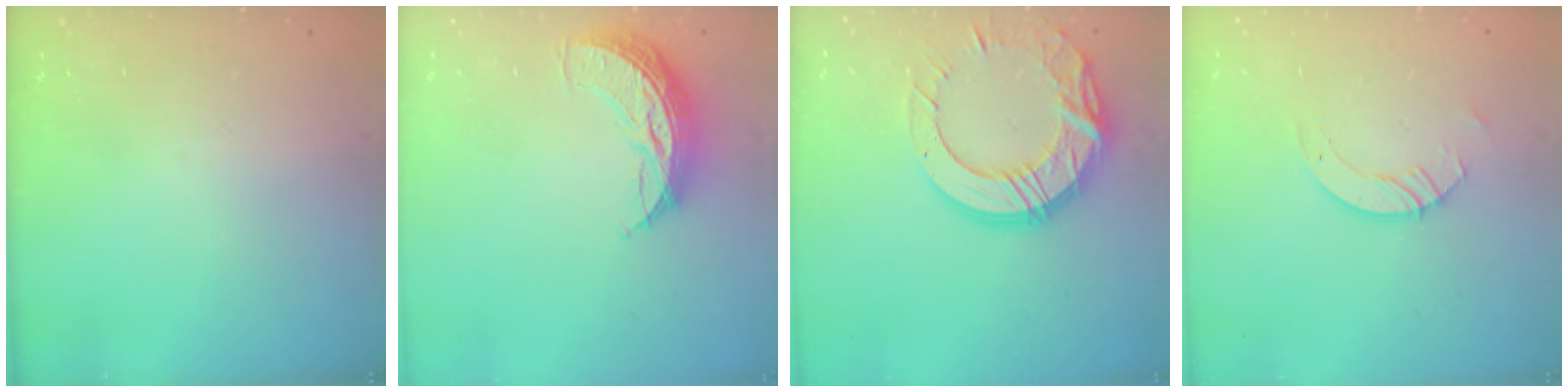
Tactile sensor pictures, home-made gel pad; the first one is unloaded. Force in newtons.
{"total": 9.9, "press": 9.9, "slide": 0.6}
{"total": 18.4, "press": 18.3, "slide": 1.1}
{"total": 3.5, "press": 3.5, "slide": 0.3}